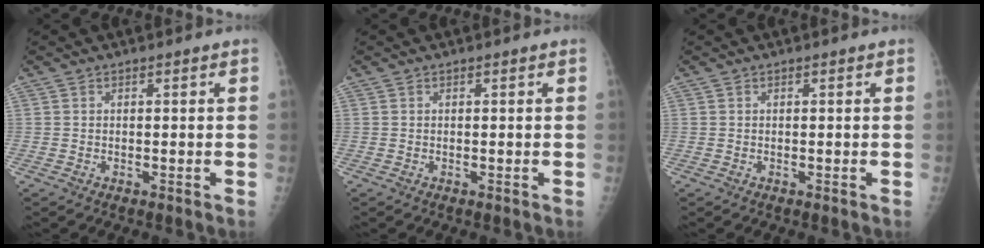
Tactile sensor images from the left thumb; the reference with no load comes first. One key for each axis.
{"total": 0.0}
{"total": 0.0}